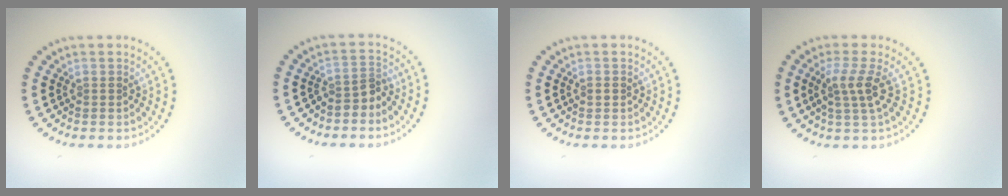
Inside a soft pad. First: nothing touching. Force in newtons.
{"total": 2.0, "press": 1.4, "slide": 1.4}
{"total": 0.9, "press": 0.9, "slide": 0.2}
{"total": 2.7, "press": 2.0, "slide": 1.8}